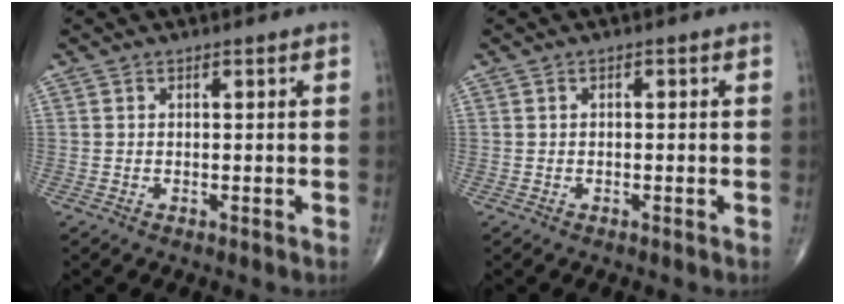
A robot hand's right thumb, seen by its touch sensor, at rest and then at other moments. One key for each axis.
{"total": 0.0}